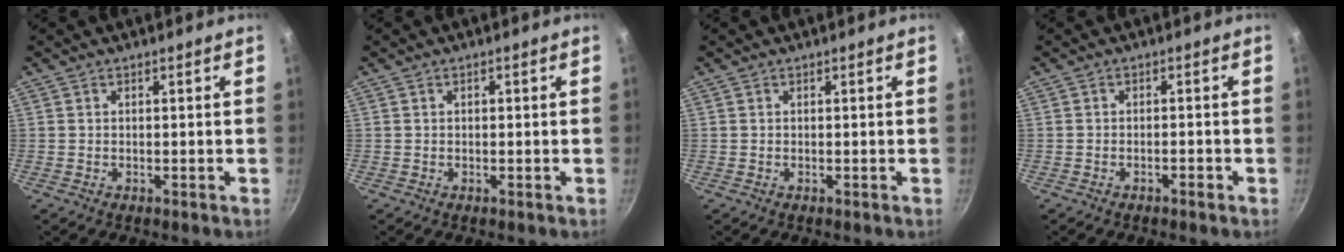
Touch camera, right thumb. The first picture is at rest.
{"total": 0.7, "force": [0.2, 0.4, 0.4], "torque": [-0.006, 0.004, 0.003]}
{"total": 0.0}
{"total": 1.4, "force": [-1.0, 0.4, 0.9], "torque": [-0.015, 0.011, -0.015]}